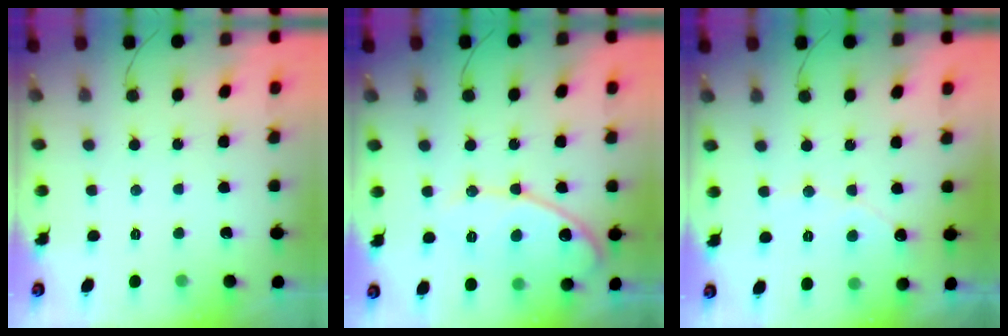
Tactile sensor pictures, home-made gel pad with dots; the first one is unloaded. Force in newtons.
{"total": 13.4, "press": 13.3, "slide": 1.1}
{"total": 5.8, "press": 5.8, "slide": 0.2}